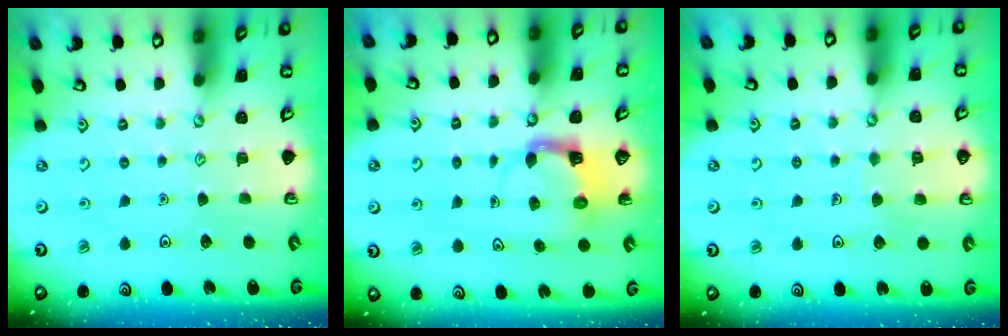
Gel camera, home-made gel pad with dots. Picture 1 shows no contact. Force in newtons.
{"total": 3.9, "press": 3.9, "slide": 0.8}
{"total": 3.5, "press": 3.5, "slide": 0.3}